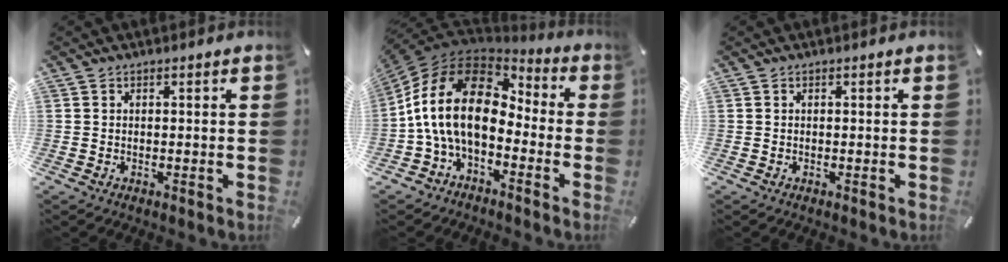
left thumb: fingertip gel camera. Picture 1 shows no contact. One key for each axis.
{"total": 17.9, "fx": -1.6, "fy": 11.3, "fz": 13.7, "tx": -0.296, "ty": 0.023, "tz": -0.033}
{"total": 0.0}